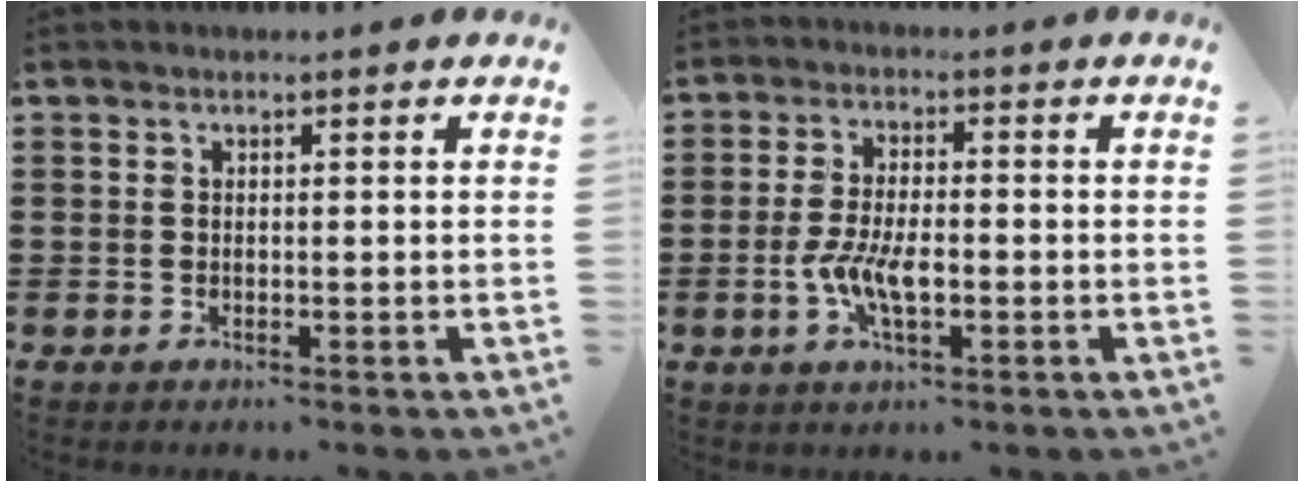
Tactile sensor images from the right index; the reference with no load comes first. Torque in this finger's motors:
{"motor_torque": [2.14, 0.00, 0.35, 0.08]}